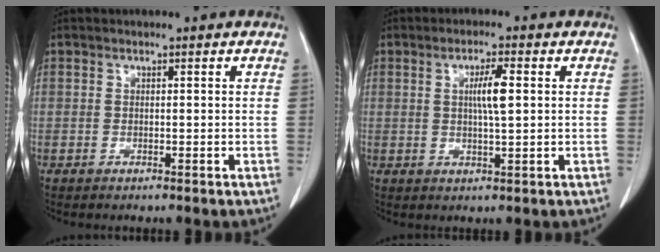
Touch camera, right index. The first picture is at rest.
{"total": 4.3, "force": [0.8, 0.3, 4.2], "torque": [-0.075, -0.001, 0.013]}